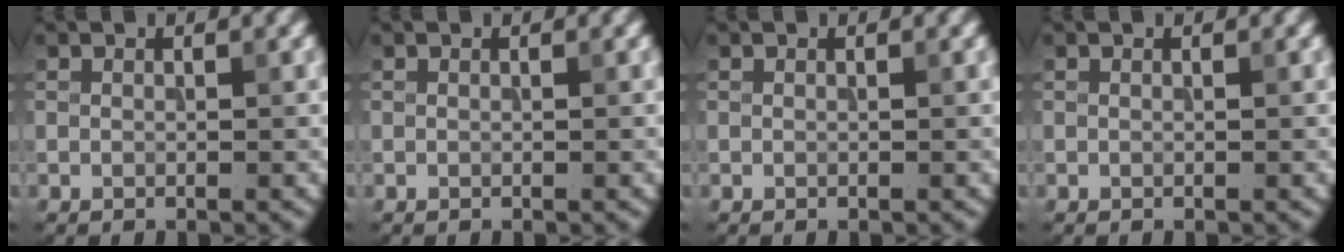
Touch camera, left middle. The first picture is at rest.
{"total": 0.0}
{"total": 0.0}
{"total": 0.0}